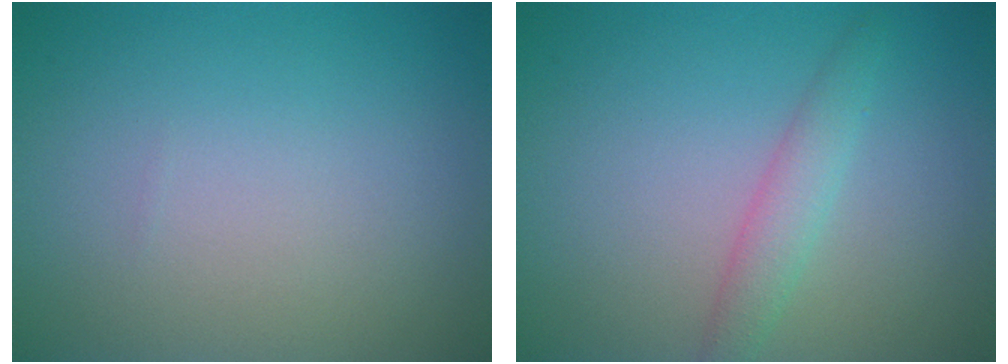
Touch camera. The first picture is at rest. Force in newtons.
{"total": 2.2, "press": 2.2, "slide": 0.2}